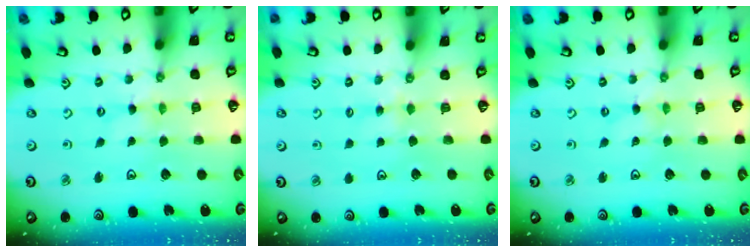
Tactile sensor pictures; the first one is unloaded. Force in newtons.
{"total": 2.4, "press": 2.3, "slide": 0.4}
{"total": 0.0}